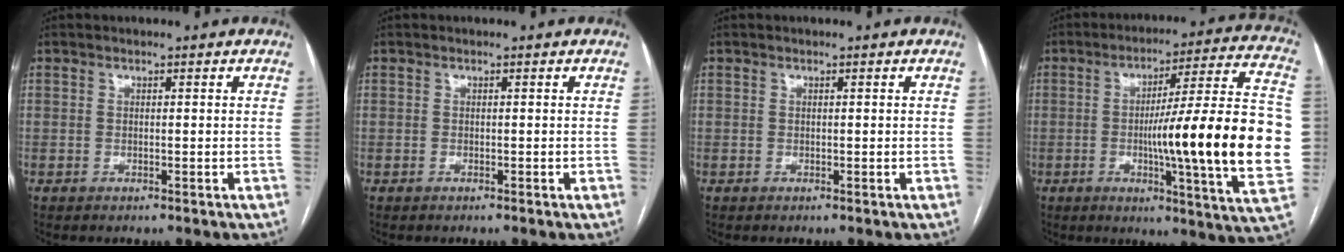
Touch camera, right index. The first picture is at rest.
{"total": 0.0}
{"total": 0.0}
{"total": 25.1, "force": [-2.4, 0.1, 25.0], "torque": [-0.285, 0.008, -0.039]}